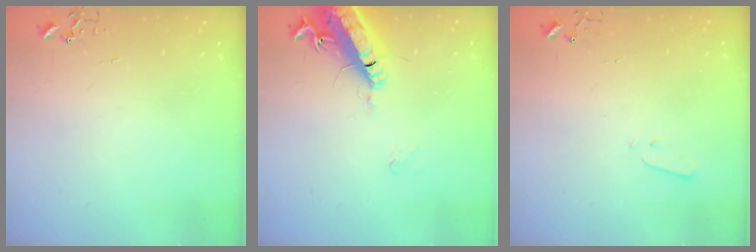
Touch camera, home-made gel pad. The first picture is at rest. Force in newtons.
{"total": 17.2, "press": 16.5, "slide": 4.6}
{"total": 1.9, "press": 1.9, "slide": 0.4}